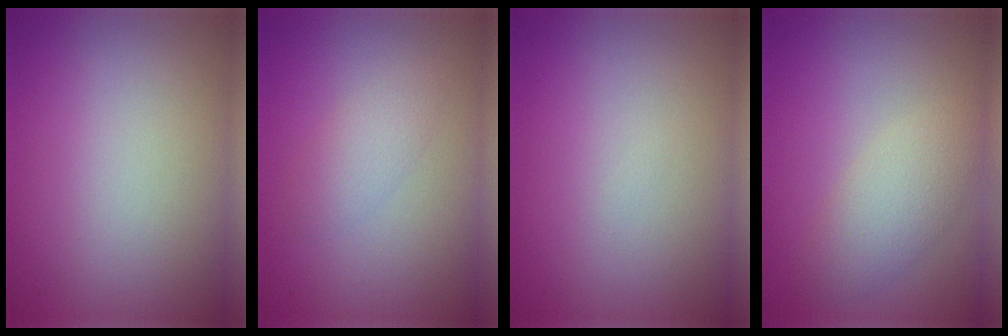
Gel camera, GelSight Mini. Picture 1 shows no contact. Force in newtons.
{"total": 1.9, "press": 1.9, "slide": 0.2}
{"total": 0.0}
{"total": 3.4, "press": 3.4, "slide": 0.2}